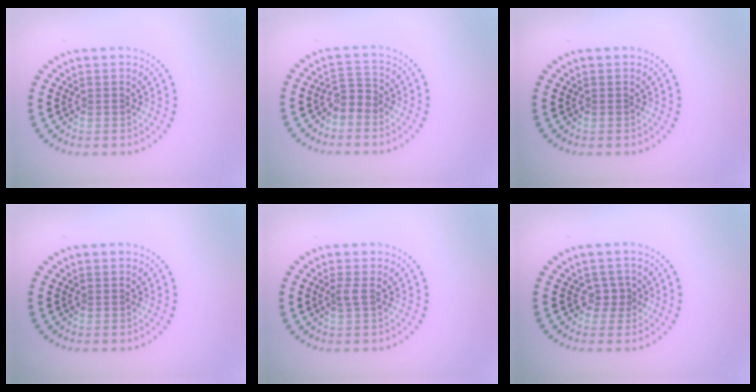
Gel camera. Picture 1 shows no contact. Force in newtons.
{"total": 1.6, "press": 1.3, "slide": 1.1}
{"total": 0.0}
{"total": 0.0}
{"total": 0.9, "press": 0.6, "slide": 0.8}
{"total": 1.3, "press": 0.9, "slide": 0.9}